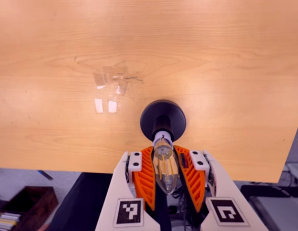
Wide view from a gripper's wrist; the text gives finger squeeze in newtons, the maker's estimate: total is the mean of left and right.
{"total": 21.4, "left": 20.4, "right": 22.3}